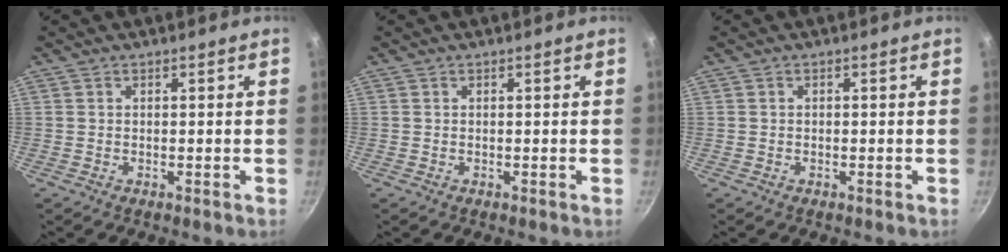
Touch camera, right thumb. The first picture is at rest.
{"total": 0.0}
{"total": 0.0}